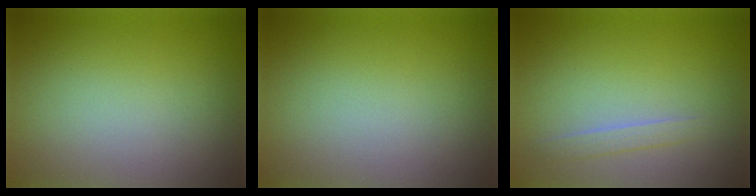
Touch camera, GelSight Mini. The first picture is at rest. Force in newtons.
{"total": 0.0}
{"total": 1.2, "press": 1.2, "slide": 0.1}